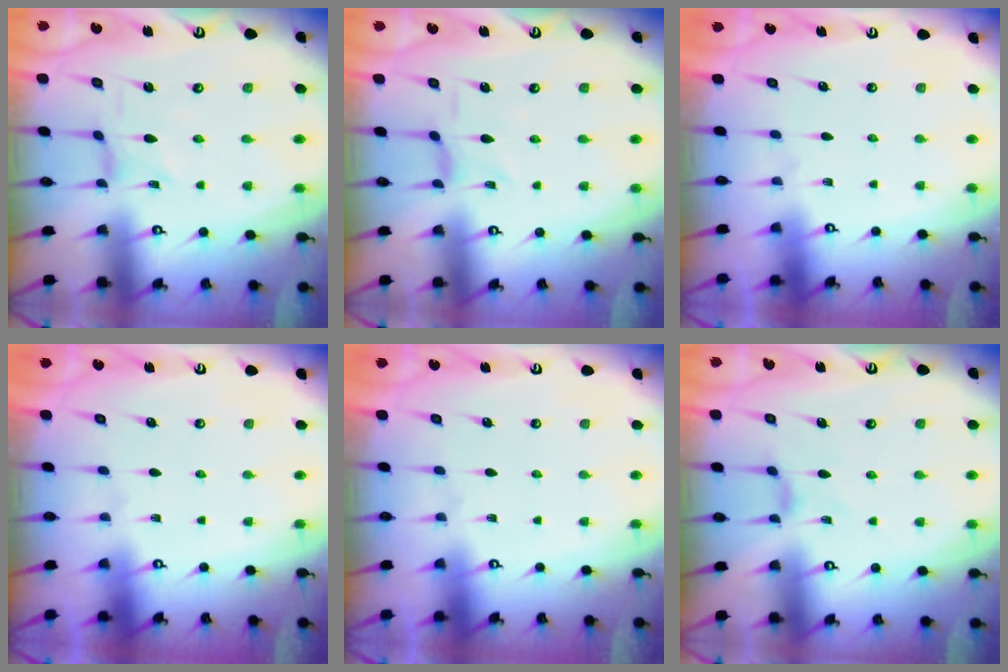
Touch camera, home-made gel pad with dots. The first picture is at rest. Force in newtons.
{"total": 1.1, "press": 1.0, "slide": 0.5}
{"total": 0.0}
{"total": 0.0}
{"total": 0.0}
{"total": 2.3, "press": 2.3, "slide": 0.5}